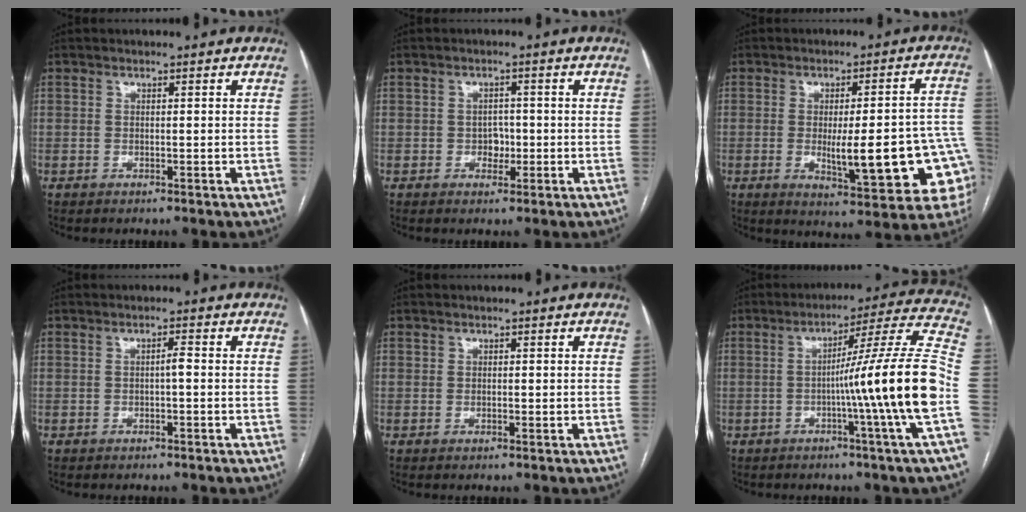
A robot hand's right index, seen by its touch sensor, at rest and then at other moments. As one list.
[{"total": 2.3, "force": [-0.5, 1.7, 1.4], "torque": [-0.013, 0.006, -0.006]}, {"total": 17.7, "force": [-3.9, 3.6, 16.9], "torque": [-0.142, 0.020, -0.029]}, {"total": 1.3, "force": [-0.2, 0.2, 1.3], "torque": [-0.019, 0.003, -0.003]}, {"total": 0.6, "force": [0.0, 0.4, 0.5], "torque": [-0.008, -0.002, 0.001]}, {"total": 16.7, "force": [-3.6, -3.3, 16.0], "torque": [-0.225, -0.002, -0.065]}]